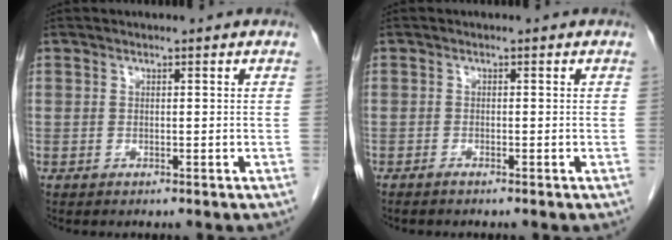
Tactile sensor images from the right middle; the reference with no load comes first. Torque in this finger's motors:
{"motor_torque": [-0.32, -0.17, -0.06, -0.01]}